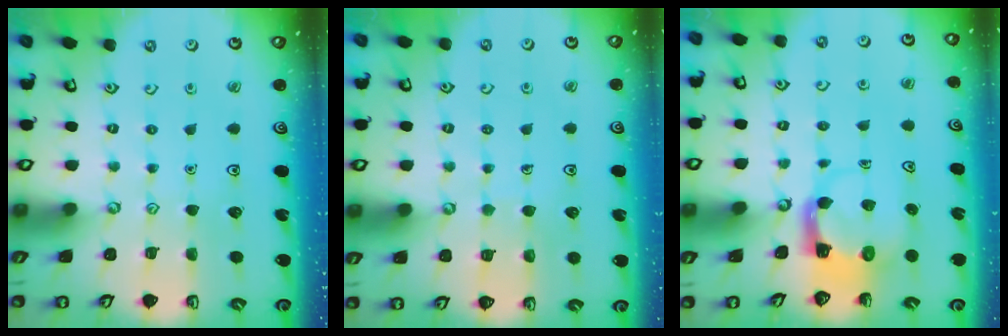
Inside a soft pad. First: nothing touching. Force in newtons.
{"total": 4.8, "press": 4.8, "slide": 0.4}
{"total": 3.9, "press": 3.8, "slide": 0.7}